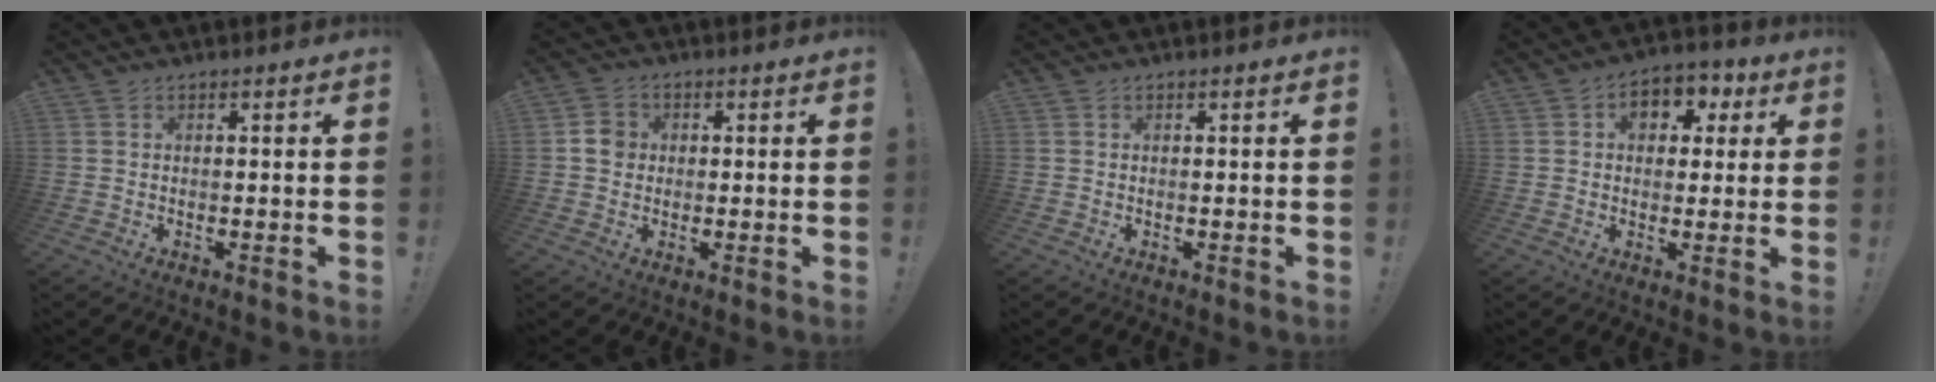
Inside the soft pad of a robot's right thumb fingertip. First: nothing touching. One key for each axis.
{"total": 4.5, "fx": 0.2, "fy": 4.0, "fz": 1.9, "tx": -0.018, "ty": 0.005, "tz": 0.003}
{"total": 0.0}
{"total": 7.9, "fx": 2.1, "fy": 6.1, "fz": 4.4, "tx": -0.047, "ty": -0.002, "tz": 0.037}